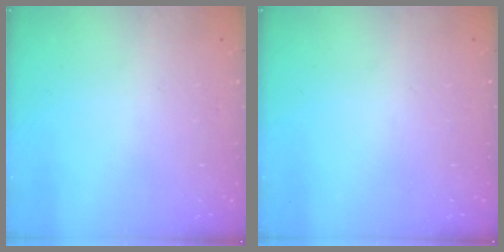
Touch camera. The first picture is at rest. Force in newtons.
{"total": 0.0}